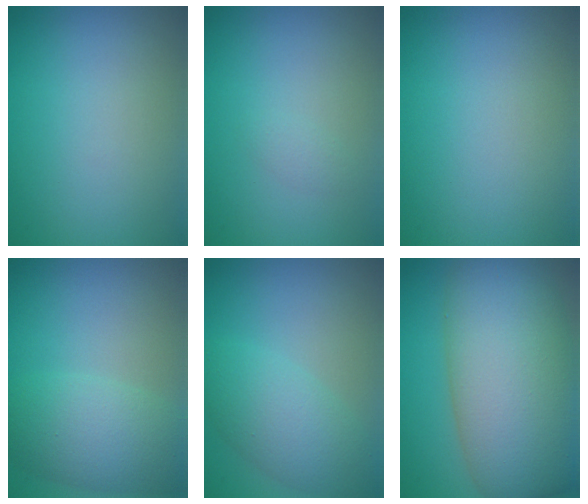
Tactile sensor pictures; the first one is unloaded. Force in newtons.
{"total": 0.7, "press": 0.7, "slide": 0.0}
{"total": 0.0}
{"total": 5.0, "press": 5.0, "slide": 0.4}
{"total": 4.4, "press": 4.3, "slide": 0.2}
{"total": 13.6, "press": 13.6, "slide": 0.7}